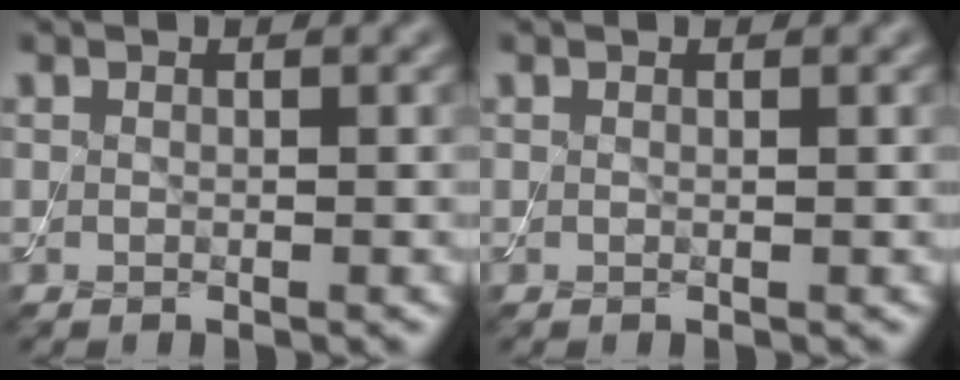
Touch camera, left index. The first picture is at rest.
{"total": 0.0}